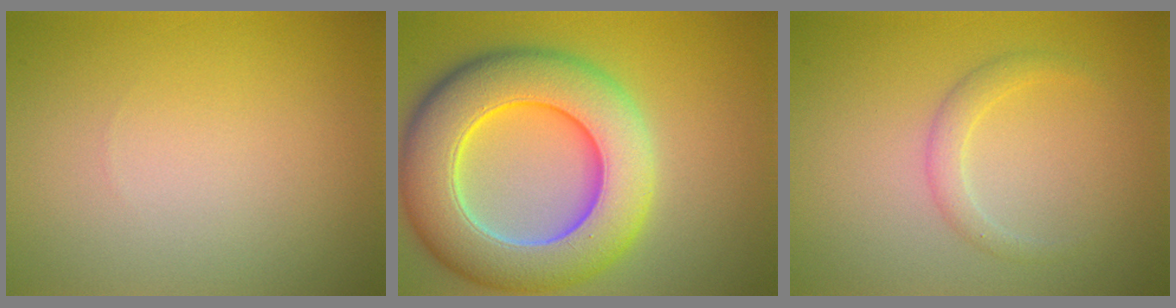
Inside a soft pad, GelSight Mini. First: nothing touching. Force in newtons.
{"total": 11.4, "press": 11.4, "slide": 0.6}
{"total": 1.5, "press": 1.5, "slide": 0.0}